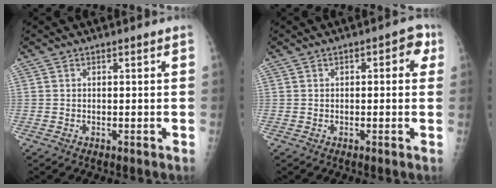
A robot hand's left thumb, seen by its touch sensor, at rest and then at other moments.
{"total": 4.2, "force": [1.1, 2.1, 3.5], "torque": [-0.020, 0.008, 0.004]}